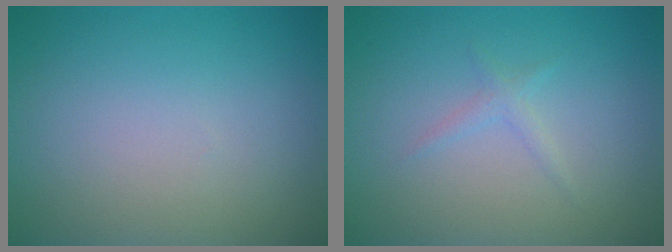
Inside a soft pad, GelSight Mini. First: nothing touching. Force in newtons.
{"total": 0.9, "press": 0.9, "slide": 0.0}